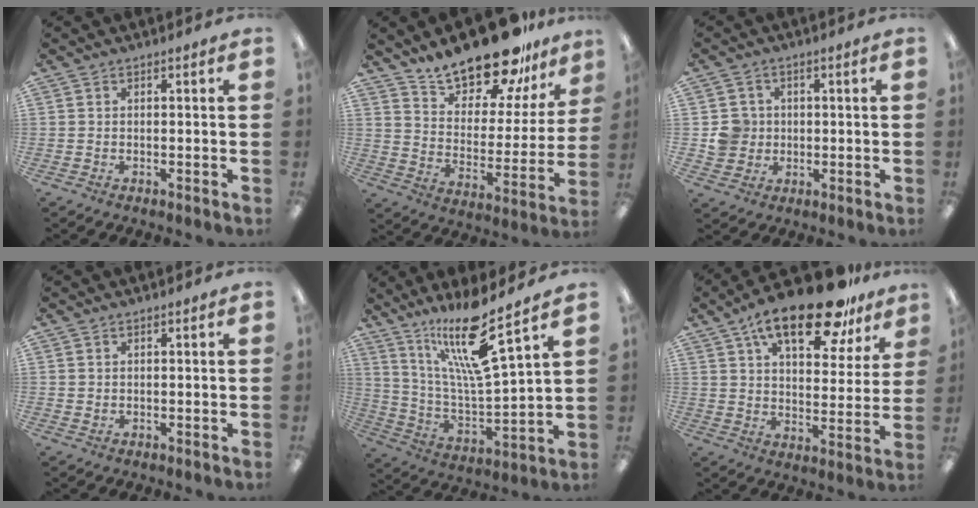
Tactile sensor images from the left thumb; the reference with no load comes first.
{"total": 18.9, "force": [16.5, 6.0, 7.2], "torque": [-0.128, -0.122, 0.287]}
{"total": 5.6, "force": [0.4, 5.5, 1.0], "torque": [-0.010, 0.005, 0.007]}
{"total": 0.7, "force": [0.5, 0.4, 0.2], "torque": [-0.005, 0.002, 0.009]}
{"total": 18.2, "force": [13.4, 2.5, 12.1], "torque": [-0.226, -0.076, 0.217]}
{"total": 20.3, "force": [13.3, 8.0, 13.1], "torque": [-0.203, -0.067, 0.219]}